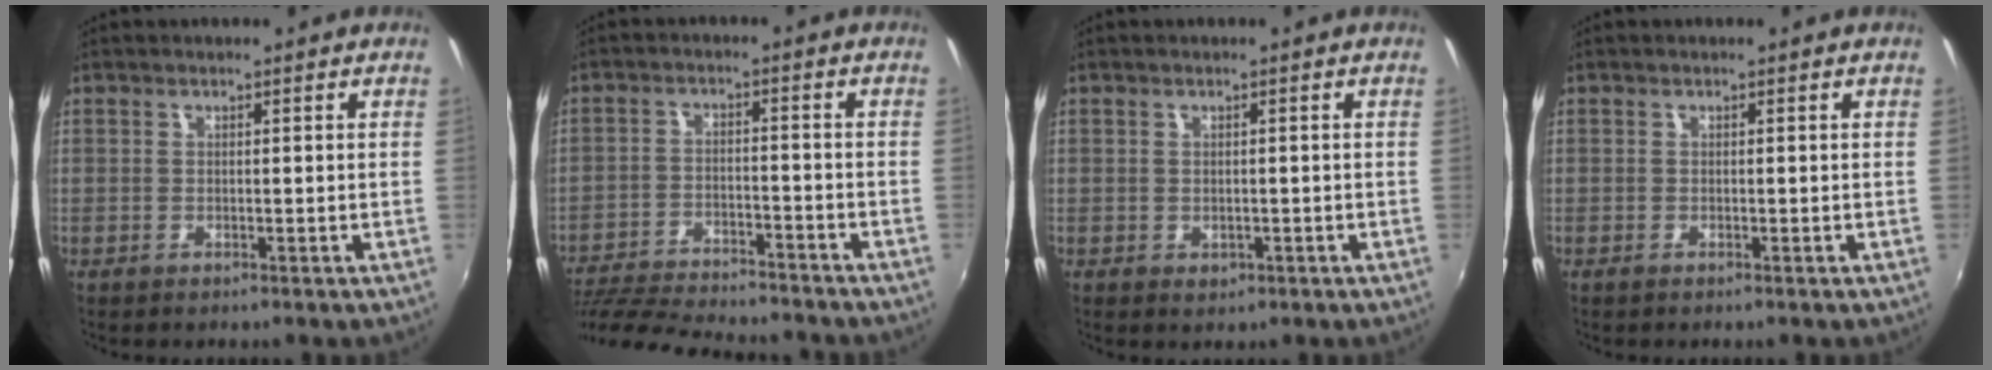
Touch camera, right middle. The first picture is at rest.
{"total": 20.2, "force": [-17.9, 3.7, 8.7], "torque": [-0.180, -0.028, -0.273]}
{"total": 1.2, "force": [-0.3, 1.0, 0.7], "torque": [-0.008, -0.002, -0.002]}
{"total": 0.0}